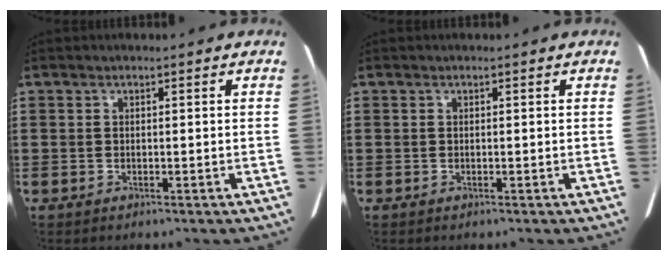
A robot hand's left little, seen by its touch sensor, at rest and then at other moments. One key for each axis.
{"total": 0.0}